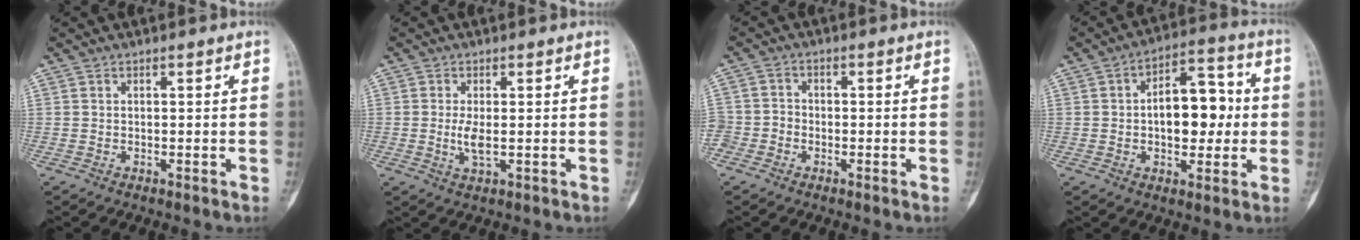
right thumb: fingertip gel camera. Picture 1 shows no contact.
{"total": 3.4, "force": [-0.4, 1.6, 2.9], "torque": [-0.058, -0.005, -0.008]}
{"total": 4.9, "force": [-2.2, 4.2, 1.2], "torque": [-0.012, 0.019, -0.048]}
{"total": 12.7, "force": [0.0, 7.6, 10.2], "torque": [-0.107, 0.028, -0.003]}